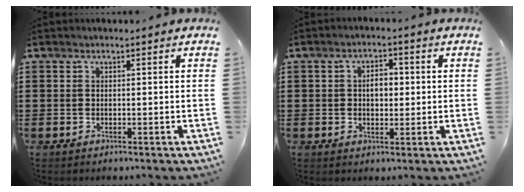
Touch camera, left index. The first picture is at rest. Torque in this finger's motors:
{"motor_torque": [0.17, -0.04, 0.21, 0.04]}